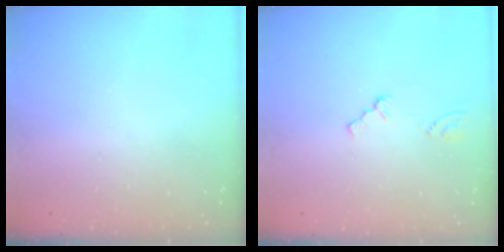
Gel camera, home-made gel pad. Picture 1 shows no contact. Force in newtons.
{"total": 0.0}